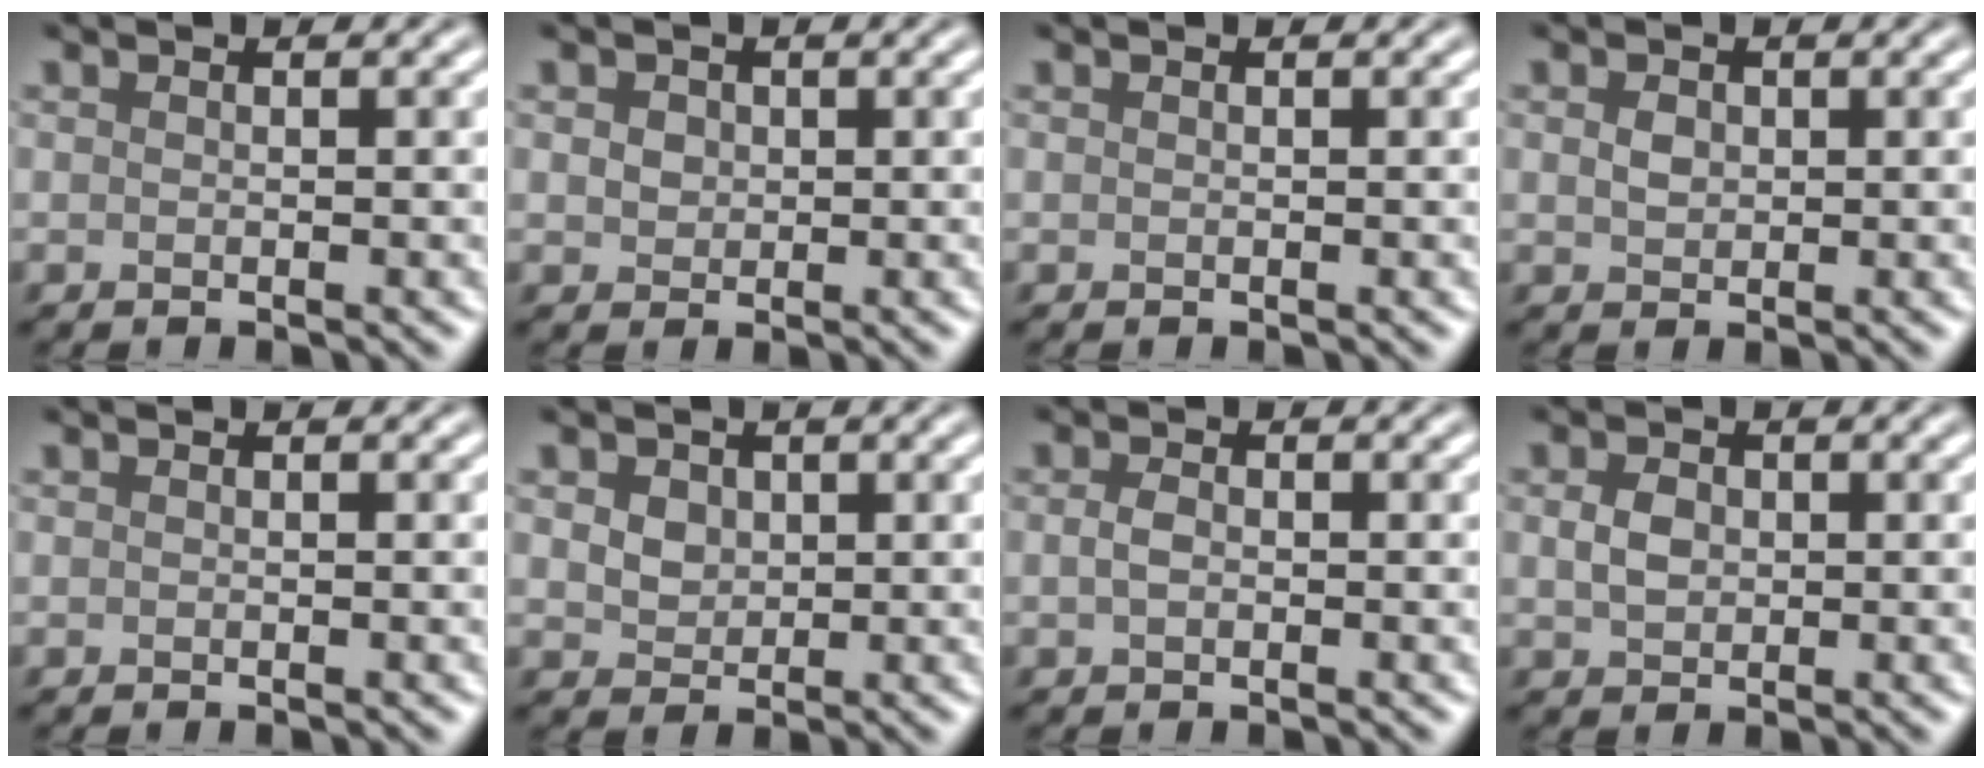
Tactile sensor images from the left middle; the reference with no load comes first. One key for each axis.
{"total": 1.3, "fx": 0.3, "fy": 1.2, "fz": 0.5, "tx": -0.010, "ty": 0.002, "tz": 0.004}
{"total": 0.0}
{"total": 1.3, "fx": 0.3, "fy": 1.0, "fz": 0.7, "tx": -0.016, "ty": 0.002, "tz": 0.005}
{"total": 0.0}
{"total": 3.0, "fx": 1.2, "fy": 2.3, "fz": 1.5, "tx": -0.043, "ty": 0.012, "tz": 0.024}
{"total": 1.2, "fx": -0.2, "fy": 0.8, "fz": 0.9, "tx": -0.022, "ty": 0.002, "tz": -0.005}
{"total": 2.1, "fx": 0.2, "fy": 1.6, "fz": 1.2, "tx": -0.030, "ty": 0.003, "tz": 0.003}